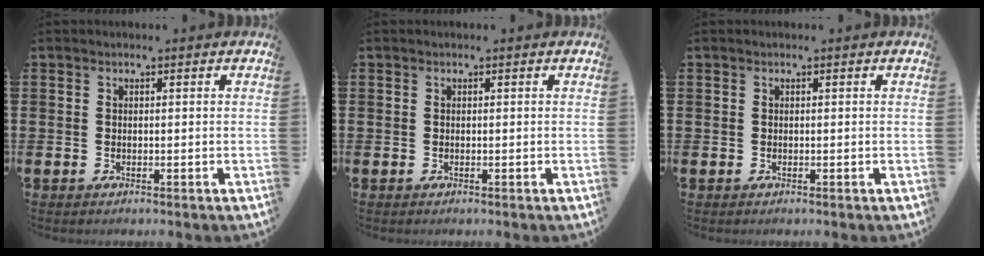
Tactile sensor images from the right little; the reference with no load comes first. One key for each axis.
{"total": 0.0}
{"total": 0.0}